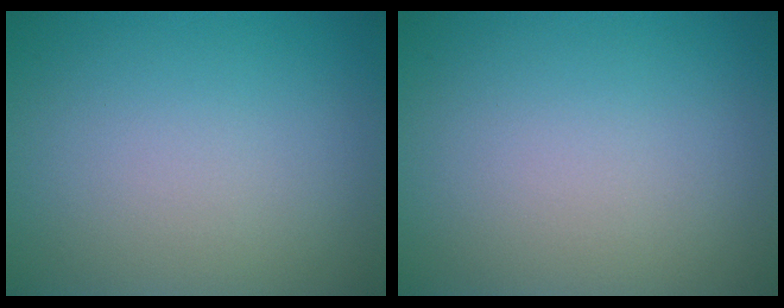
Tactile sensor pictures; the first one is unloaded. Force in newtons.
{"total": 0.0}